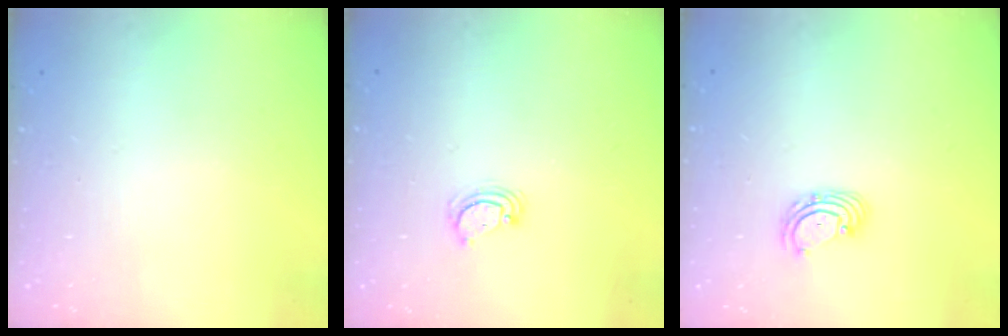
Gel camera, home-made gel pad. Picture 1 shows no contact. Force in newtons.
{"total": 4.0, "press": 4.0, "slide": 0.4}
{"total": 3.3, "press": 3.2, "slide": 0.5}